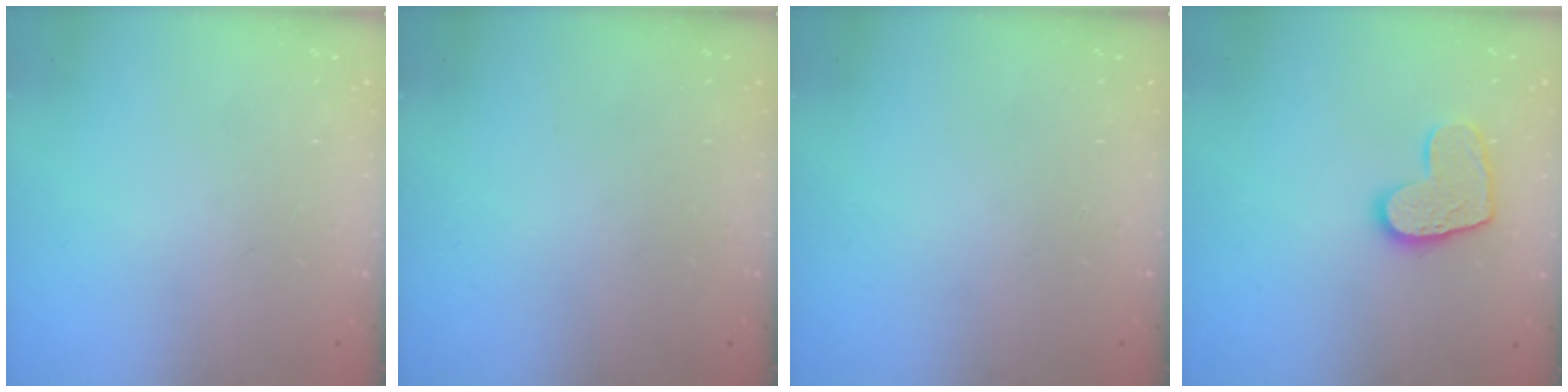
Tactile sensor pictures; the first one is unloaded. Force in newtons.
{"total": 0.0}
{"total": 0.0}
{"total": 10.6, "press": 10.6, "slide": 0.8}